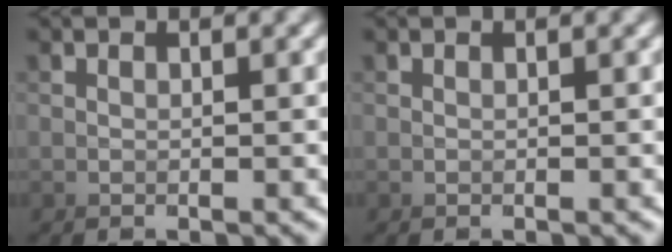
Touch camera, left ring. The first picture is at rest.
{"total": 0.0}